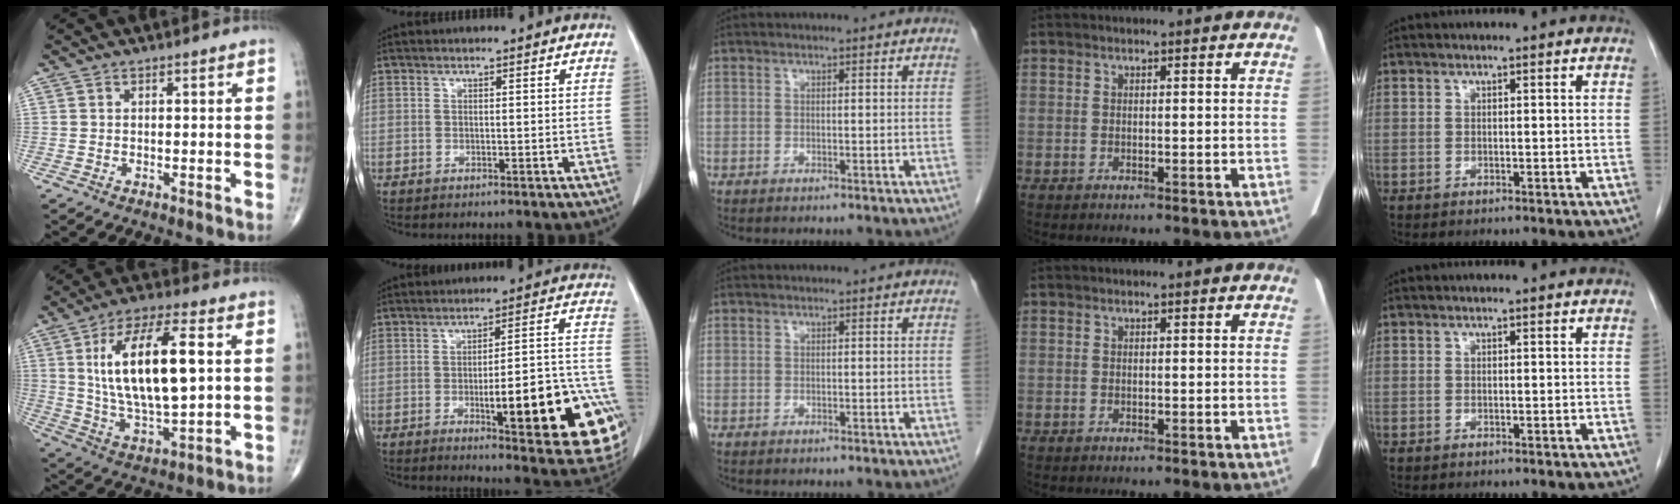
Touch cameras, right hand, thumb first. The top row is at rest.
{"thumb": {"total": 19.3, "force": [3.6, 7.2, 17.5], "torque": [-0.310, -0.006, 0.068]}, "index": {"total": 21.1, "force": [-6.7, 3.8, 19.6], "torque": [-0.161, 0.022, -0.071]}}